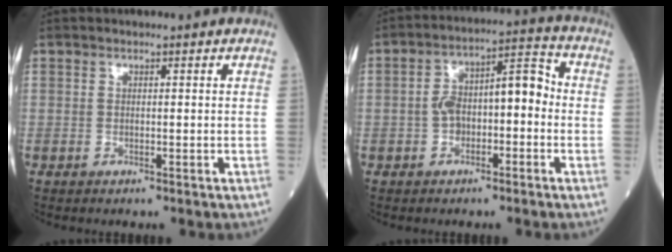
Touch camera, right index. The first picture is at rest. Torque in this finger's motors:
{"motor_torque": [0.27, -0.11, 0.20, 0.04]}